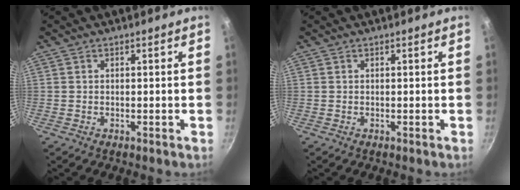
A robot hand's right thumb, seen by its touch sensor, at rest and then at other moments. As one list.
[{"total": 0.0}]